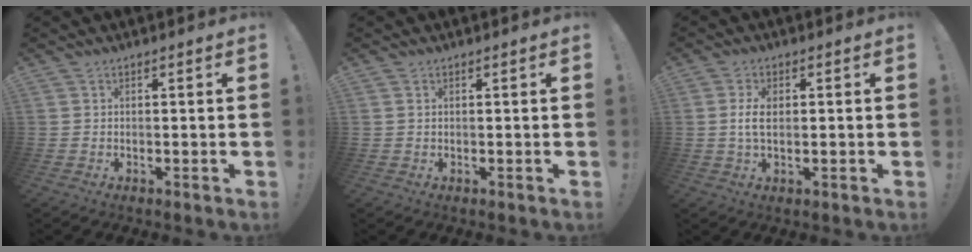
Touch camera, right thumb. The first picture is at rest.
{"total": 0.6, "force": [0.3, 0.3, 0.3], "torque": [-0.006, 0.000, 0.007]}
{"total": 4.7, "force": [-0.1, 2.3, 4.1], "torque": [-0.079, -0.001, -0.007]}